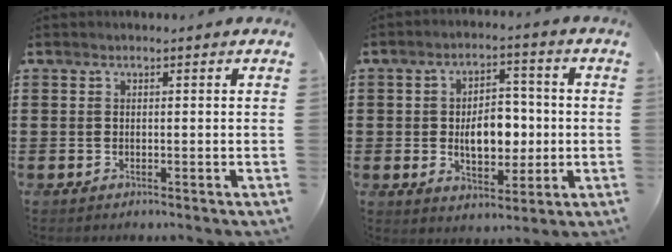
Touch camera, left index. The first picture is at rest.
{"total": 8.0, "force": [-0.5, 4.9, 6.3], "torque": [-0.095, 0.006, -0.014]}